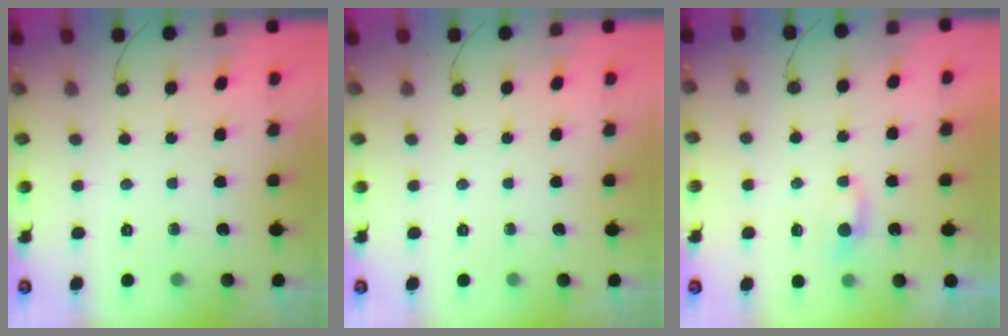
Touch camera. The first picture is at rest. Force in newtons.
{"total": 0.0}
{"total": 1.6, "press": 1.5, "slide": 0.4}